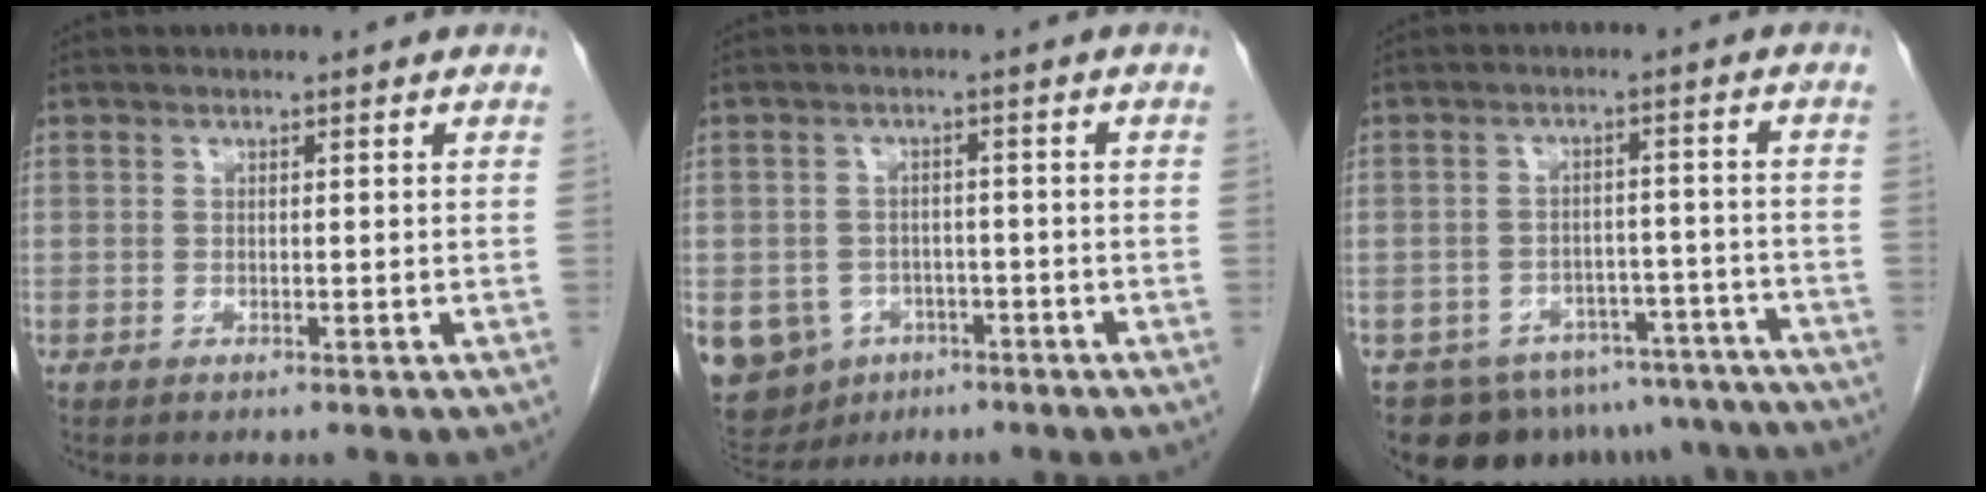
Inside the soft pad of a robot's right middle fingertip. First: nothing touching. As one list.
[{"total": 11.8, "force": [-5.2, 9.8, 3.9], "torque": [-0.108, 0.005, -0.068]}, {"total": 16.3, "force": [-13.8, 7.9, 3.9], "torque": [-0.048, 0.025, -0.161]}]